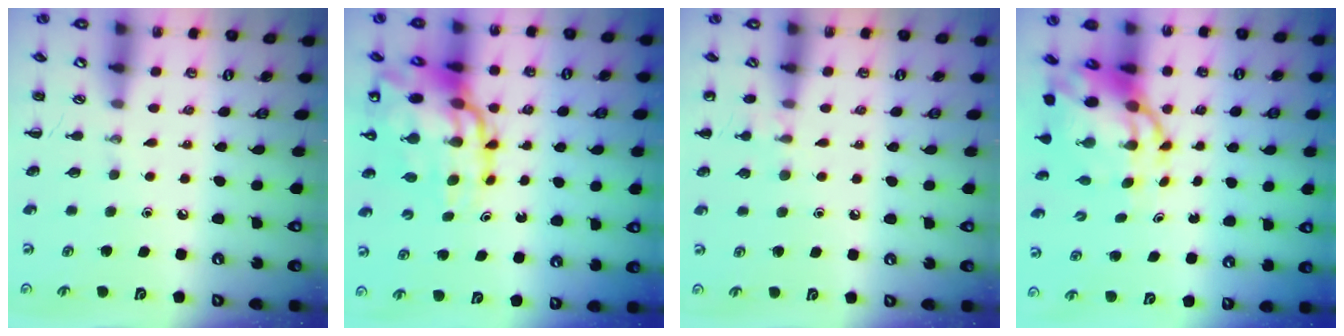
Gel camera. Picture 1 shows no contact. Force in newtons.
{"total": 18.8, "press": 18.2, "slide": 4.9}
{"total": 6.4, "press": 6.0, "slide": 2.1}
{"total": 10.5, "press": 10.1, "slide": 3.0}